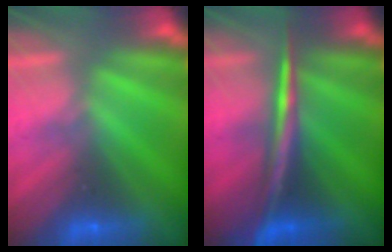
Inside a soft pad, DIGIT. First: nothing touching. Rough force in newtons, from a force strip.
{"total": 2.9}